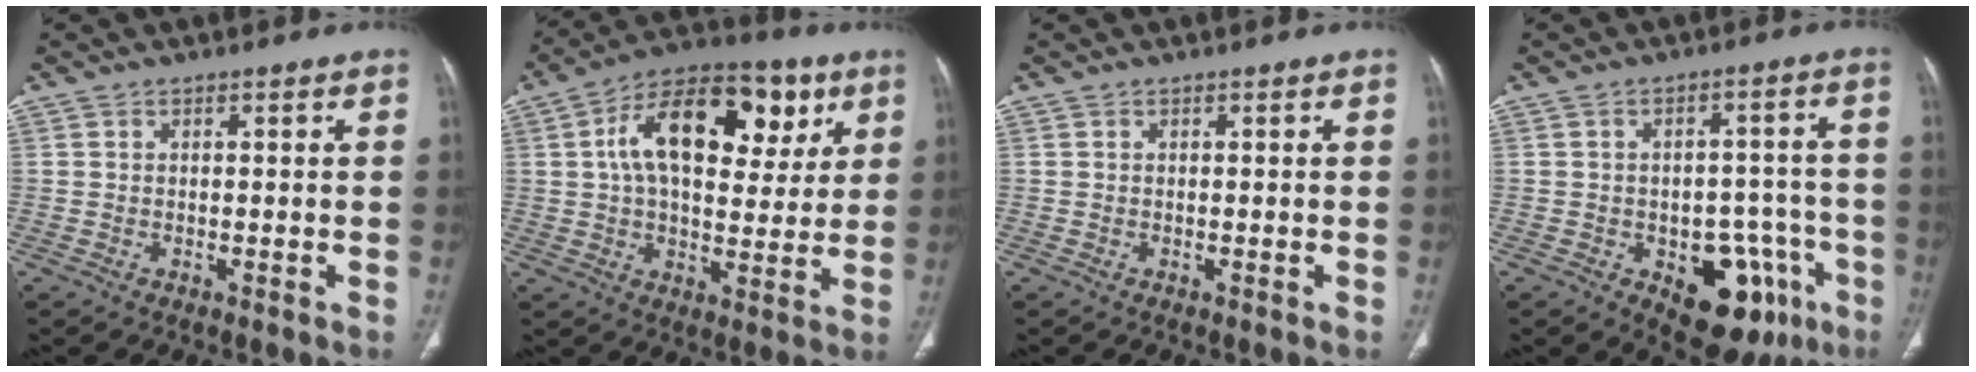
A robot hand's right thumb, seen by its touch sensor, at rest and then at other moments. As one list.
[{"total": 20.5, "force": [6.5, 11.6, 15.6], "torque": [-0.210, 0.009, 0.092]}, {"total": 0.0}, {"total": 14.7, "force": [-6.6, 8.5, 10.0], "torque": [-0.083, 0.036, -0.076]}]